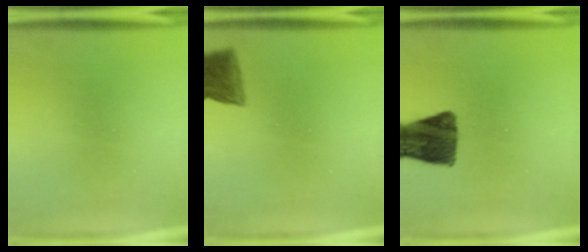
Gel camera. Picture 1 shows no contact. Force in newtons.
{"total": 6.3}
{"total": 11.8}